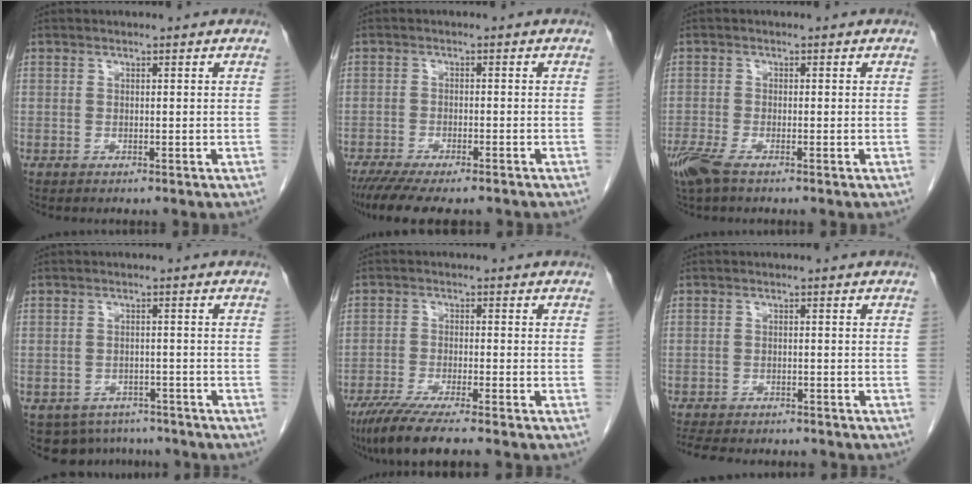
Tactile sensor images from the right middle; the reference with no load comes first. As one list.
[{"total": 11.4, "force": [-9.4, 2.5, 5.9], "torque": [-0.098, -0.018, -0.141]}, {"total": 4.0, "force": [-2.8, 0.8, 2.8], "torque": [-0.065, -0.012, -0.056]}, {"total": 7.3, "force": [-6.1, 3.9, 0.6], "torque": [-0.004, 0.009, -0.074]}, {"total": 8.6, "force": [-7.0, -0.3, 5.1], "torque": [-0.079, -0.025, -0.115]}, {"total": 10.8, "force": [-9.5, 3.2, 4.1], "torque": [-0.084, -0.008, -0.128]}]